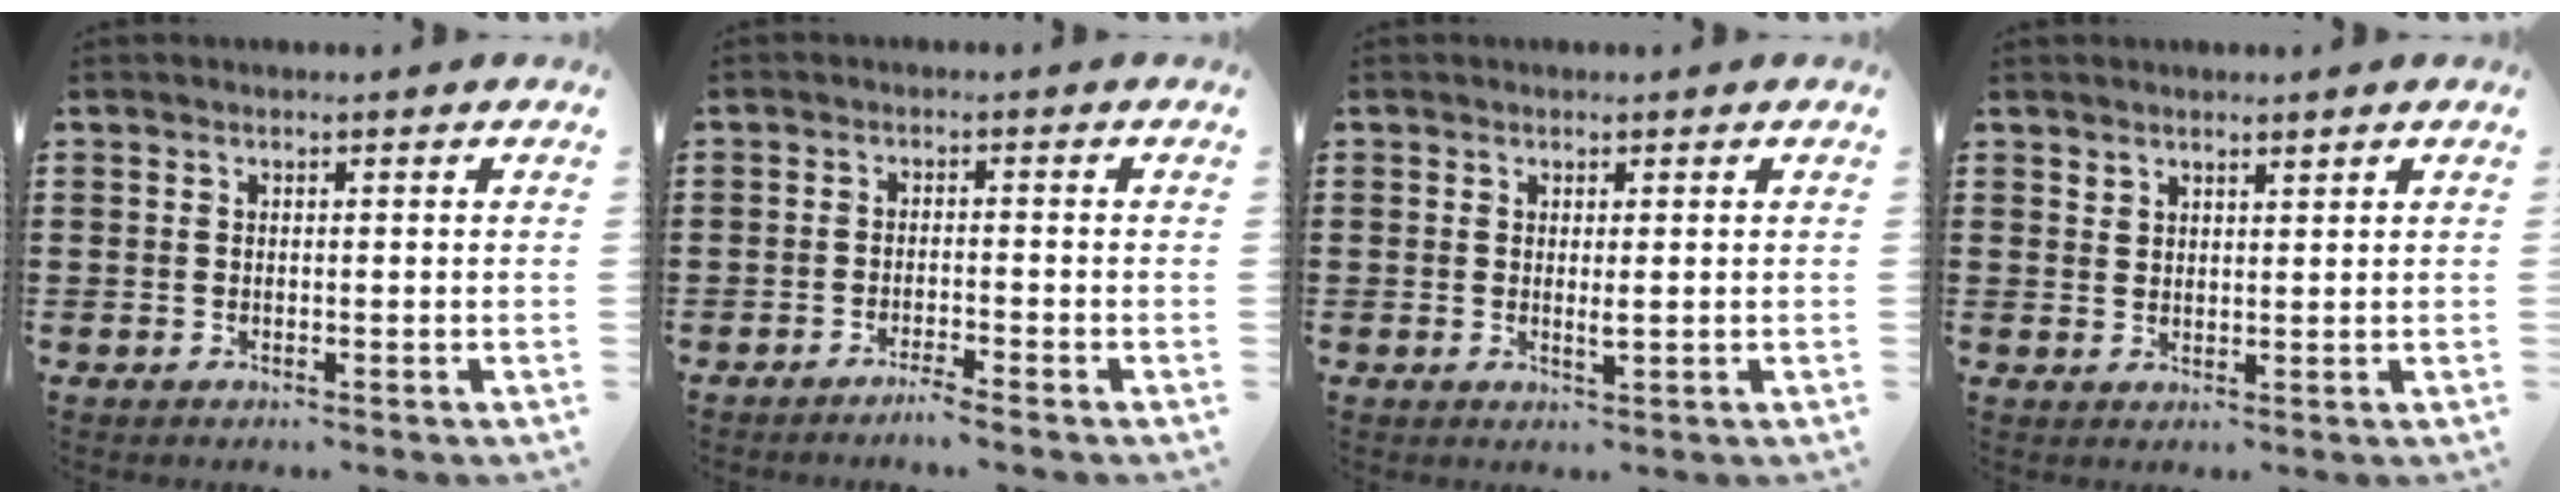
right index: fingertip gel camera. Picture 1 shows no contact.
{"total": 2.0, "force": [-1.8, -0.4, 0.8], "torque": [-0.014, 0.000, -0.035]}
{"total": 1.4, "force": [0.2, 0.2, 1.4], "torque": [-0.027, -0.001, 0.003]}
{"total": 2.0, "force": [1.9, 0.7, 0.2], "torque": [-0.006, 0.003, 0.036]}